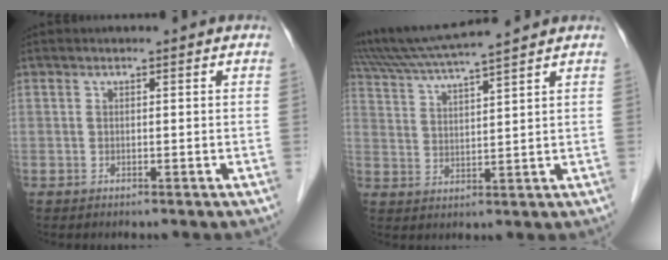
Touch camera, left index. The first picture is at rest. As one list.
[{"total": 11.3, "force": [10.0, -1.4, 5.0], "torque": [-0.098, 0.022, 0.173]}]